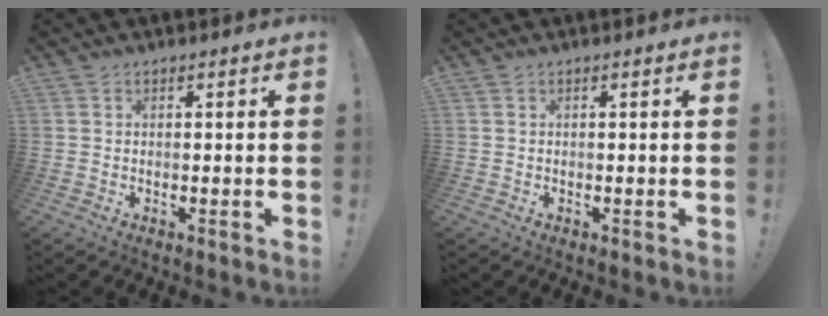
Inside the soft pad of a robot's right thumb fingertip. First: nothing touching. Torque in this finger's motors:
{"motor_torque": [-0.20, 0.03, 0.01, 0.00, -0.01]}